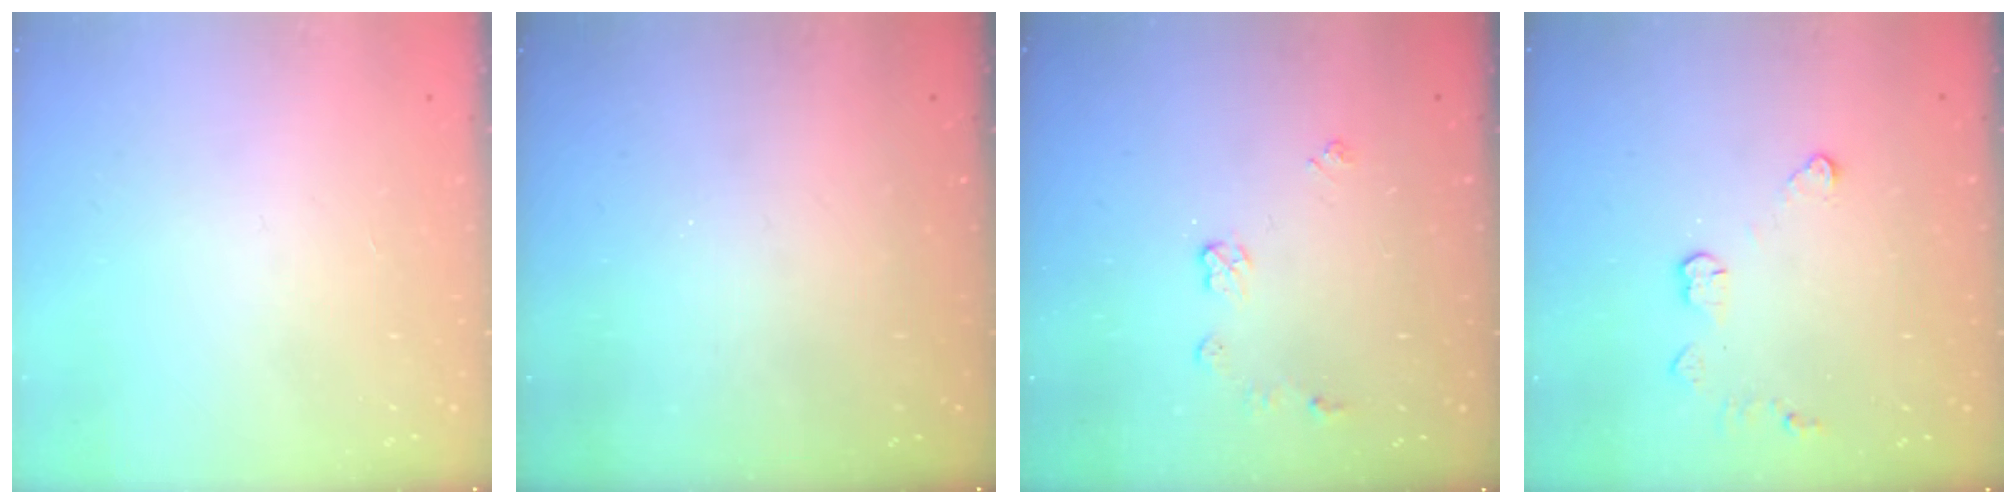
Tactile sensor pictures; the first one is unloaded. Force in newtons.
{"total": 0.0}
{"total": 5.7, "press": 5.7, "slide": 0.4}
{"total": 4.5, "press": 4.5, "slide": 0.4}